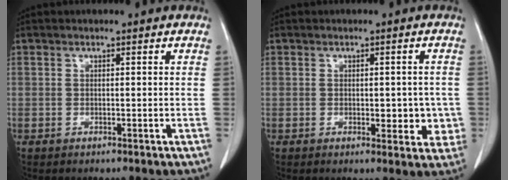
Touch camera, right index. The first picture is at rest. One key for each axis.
{"total": 4.6, "fx": -0.7, "fy": 2.5, "fz": 3.8, "tx": -0.031, "ty": 0.002, "tz": -0.003}